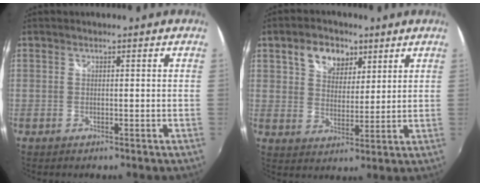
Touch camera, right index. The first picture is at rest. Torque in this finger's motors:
{"motor_torque": [0.13, 0.09, 0.19, 0.06]}